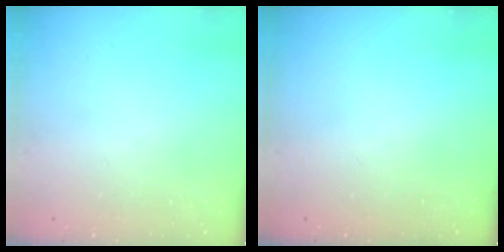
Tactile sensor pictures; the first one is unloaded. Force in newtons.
{"total": 0.0}